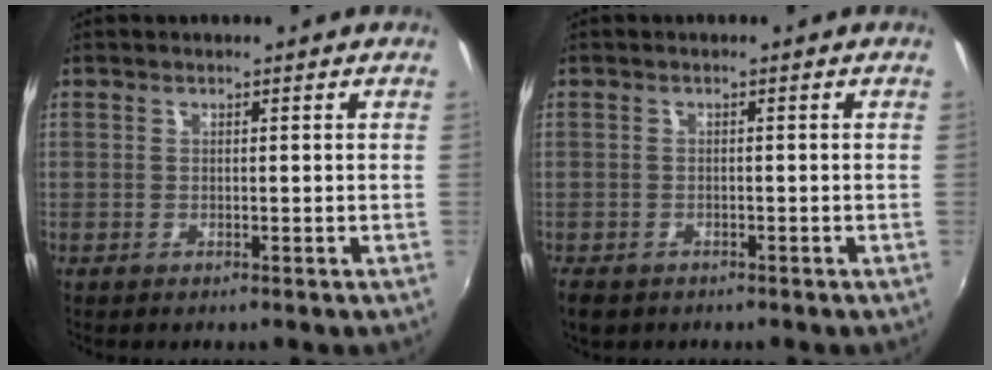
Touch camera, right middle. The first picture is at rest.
{"total": 3.5, "force": [-2.3, 2.1, 1.6], "torque": [-0.040, -0.013, -0.037]}